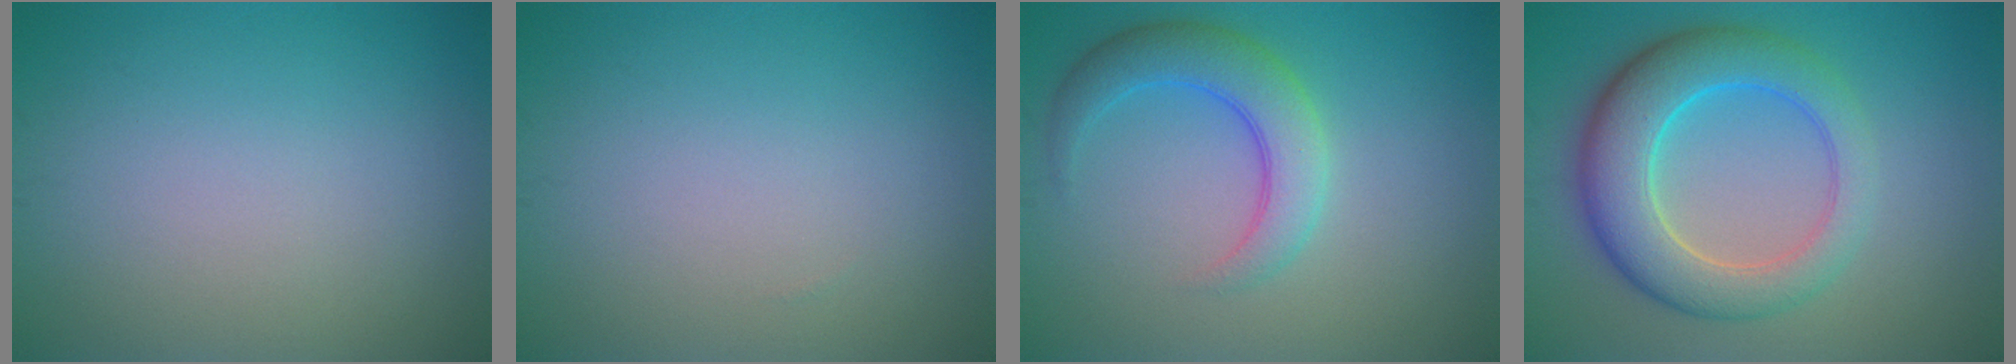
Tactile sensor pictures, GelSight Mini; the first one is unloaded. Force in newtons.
{"total": 0.0}
{"total": 4.6, "press": 4.6, "slide": 0.1}
{"total": 7.6, "press": 7.6, "slide": 0.2}